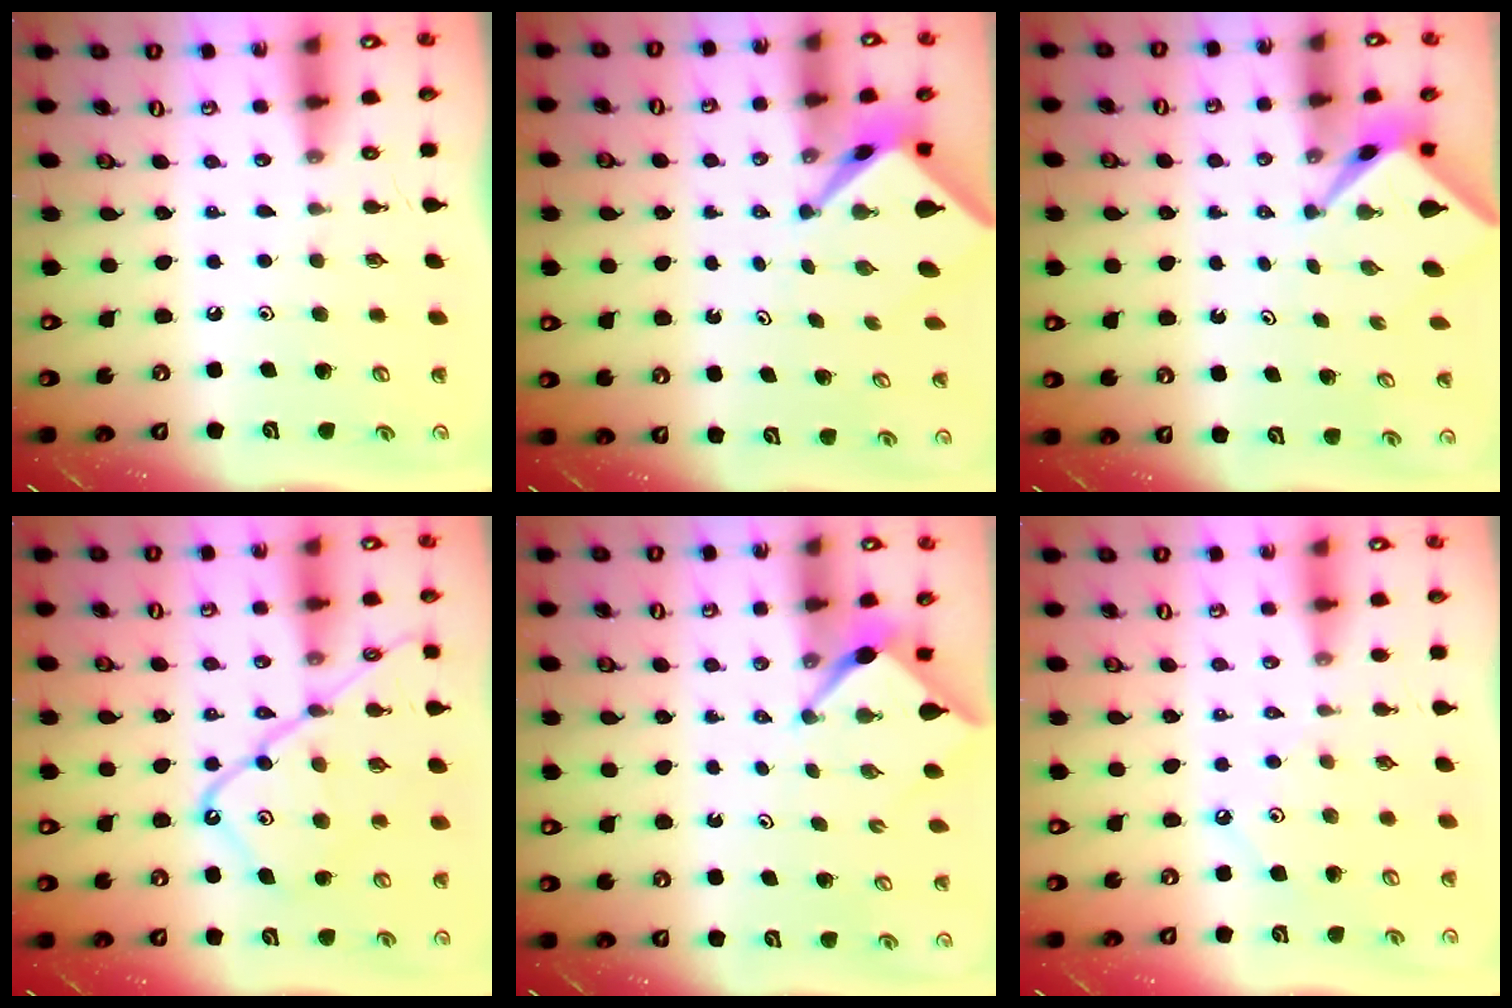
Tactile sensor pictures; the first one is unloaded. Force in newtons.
{"total": 4.2, "press": 4.2, "slide": 0.1}
{"total": 2.3, "press": 2.3, "slide": 0.2}
{"total": 16.6, "press": 16.6, "slide": 1.5}
{"total": 2.7, "press": 2.6, "slide": 0.3}
{"total": 2.7, "press": 2.7, "slide": 0.2}